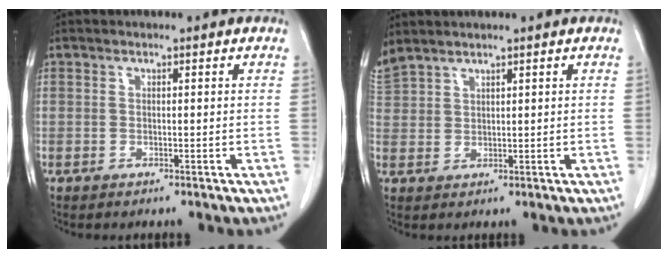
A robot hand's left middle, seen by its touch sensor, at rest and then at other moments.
{"total": 3.0, "force": [3.0, 0.2, 0.5], "torque": [-0.025, 0.018, 0.072]}